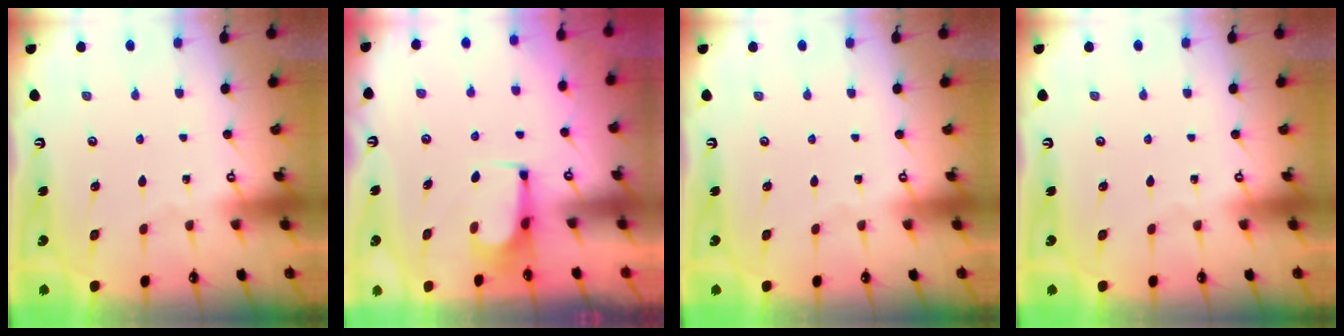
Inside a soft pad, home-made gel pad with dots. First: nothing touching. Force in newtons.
{"total": 2.2, "press": 2.2, "slide": 0.3}
{"total": 0.0}
{"total": 0.0}